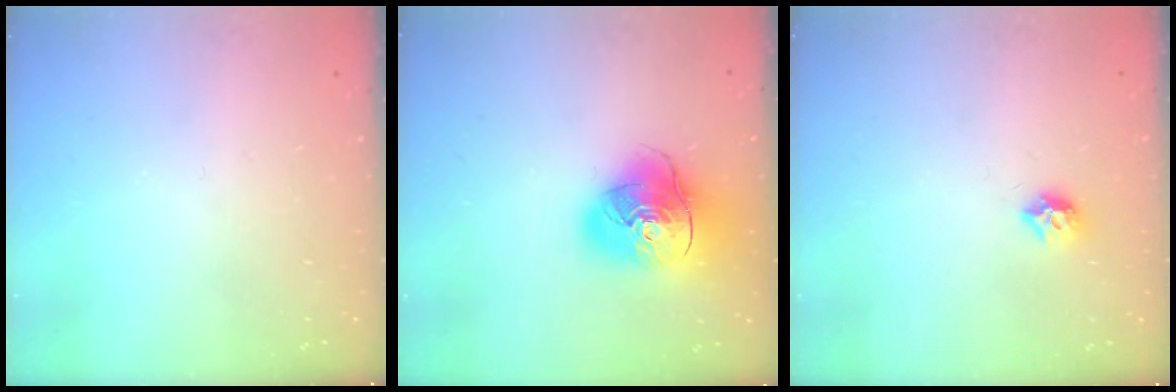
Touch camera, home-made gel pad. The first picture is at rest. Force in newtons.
{"total": 17.9, "press": 17.8, "slide": 2.3}
{"total": 7.5, "press": 7.4, "slide": 0.6}